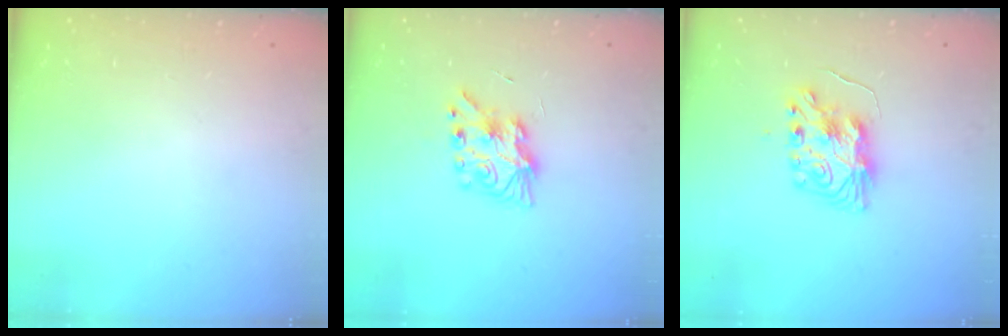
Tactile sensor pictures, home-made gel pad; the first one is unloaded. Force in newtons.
{"total": 8.3, "press": 8.2, "slide": 0.2}
{"total": 9.0, "press": 9.0, "slide": 0.9}